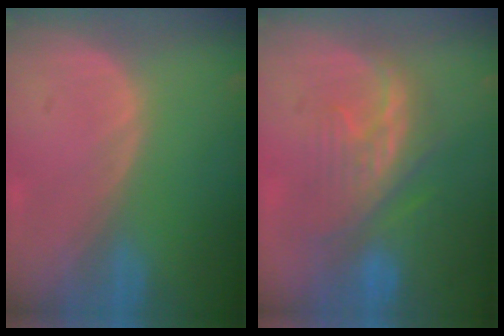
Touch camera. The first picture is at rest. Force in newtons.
{"total": 8.9, "press": 8.4, "slide": 2.8}